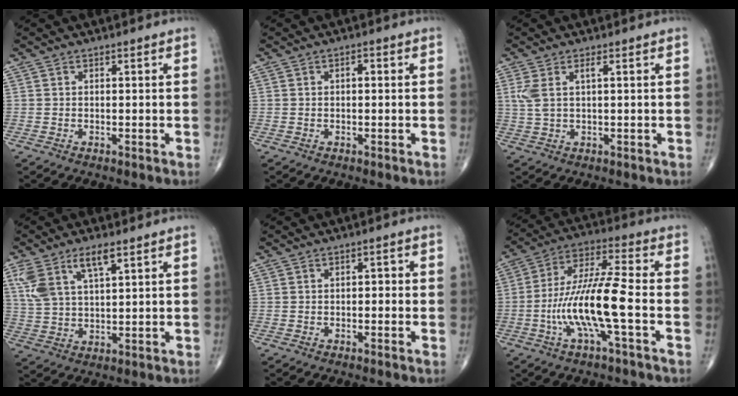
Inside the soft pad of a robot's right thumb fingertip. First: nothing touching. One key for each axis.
{"total": 1.1, "fx": 0.1, "fy": 0.6, "fz": 1.0, "tx": -0.009, "ty": 0.003, "tz": -0.002}
{"total": 4.2, "fx": 1.3, "fy": 1.4, "fz": 3.8, "tx": -0.104, "ty": 0.007, "tz": 0.032}
{"total": 8.9, "fx": 4.7, "fy": 3.3, "fz": 6.9, "tx": -0.147, "ty": -0.009, "tz": 0.099}
{"total": 1.3, "fx": -0.2, "fy": 0.9, "fz": 1.0, "tx": 0.000, "ty": 0.003, "tz": -0.010}
{"total": 14.0, "fx": -3.7, "fy": 1.9, "fz": 13.4, "tx": -0.282, "ty": 0.033, "tz": -0.072}